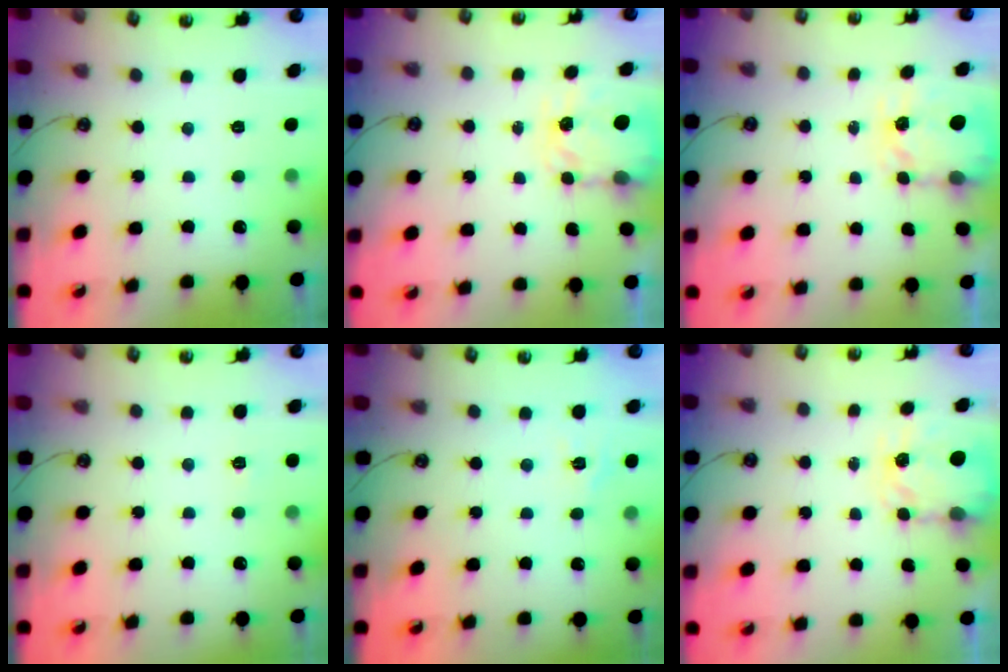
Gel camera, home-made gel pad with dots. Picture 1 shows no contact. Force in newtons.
{"total": 3.7, "press": 3.7, "slide": 0.5}
{"total": 3.7, "press": 3.6, "slide": 0.4}
{"total": 2.4, "press": 2.4, "slide": 0.4}
{"total": 3.1, "press": 3.0, "slide": 0.4}
{"total": 3.7, "press": 3.7, "slide": 0.5}